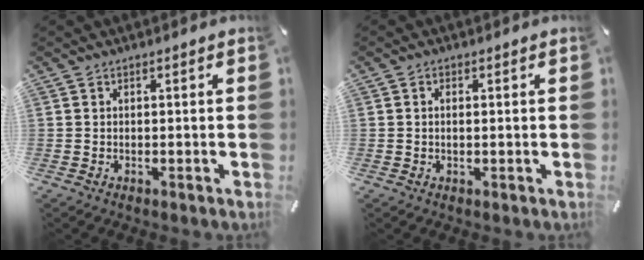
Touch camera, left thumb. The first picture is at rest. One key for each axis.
{"total": 1.2, "fx": 0.1, "fy": 0.7, "fz": 1.0, "tx": -0.021, "ty": 0.003, "tz": 0.001}